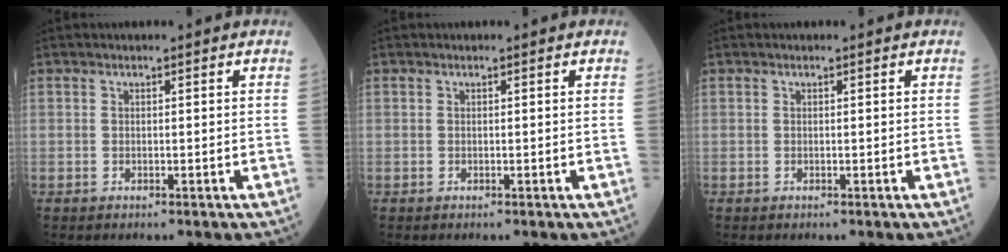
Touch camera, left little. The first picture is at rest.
{"total": 0.0}
{"total": 0.0}